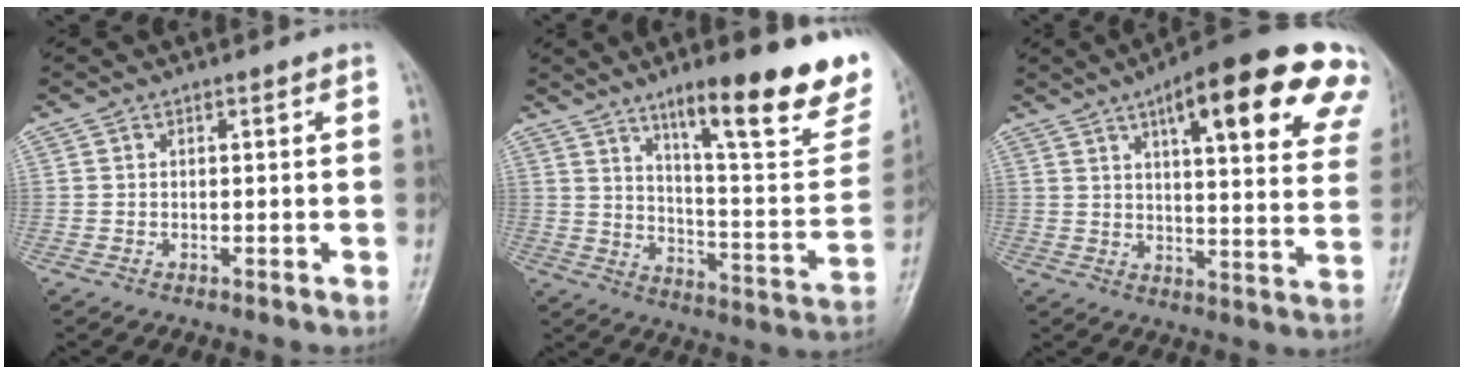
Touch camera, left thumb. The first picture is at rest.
{"total": 23.9, "force": [15.5, 5.0, 17.5], "torque": [-0.208, -0.075, 0.234]}
{"total": 25.3, "force": [13.7, 7.1, 20.1], "torque": [-0.240, -0.021, 0.167]}